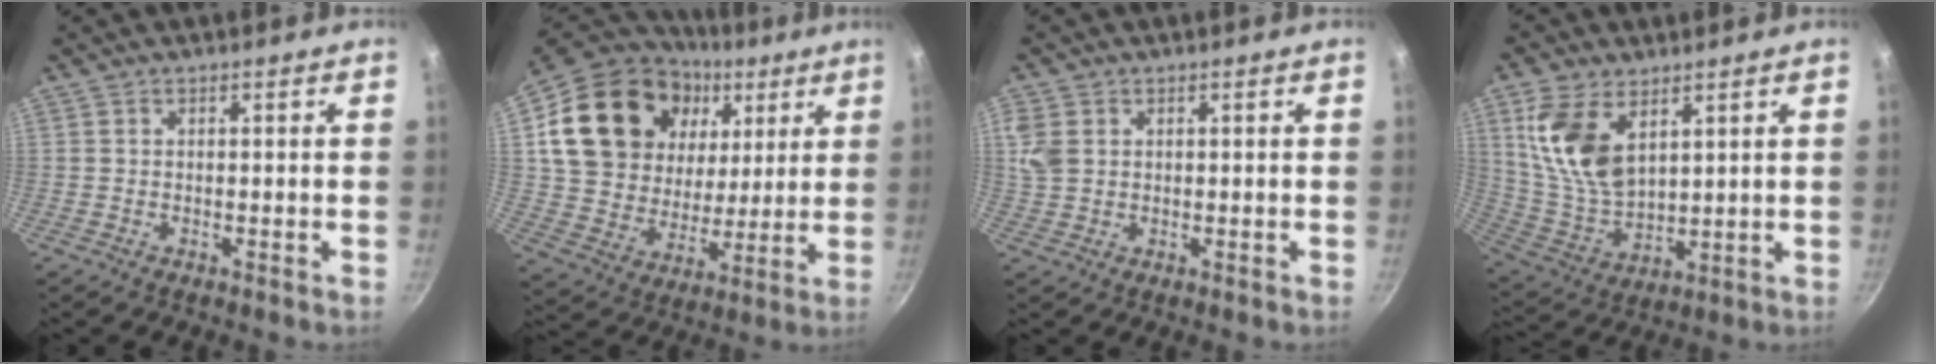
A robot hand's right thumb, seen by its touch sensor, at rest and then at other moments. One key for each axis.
{"total": 27.2, "fx": 10.2, "fy": 19.6, "fz": 15.8, "tx": -0.268, "ty": -0.006, "tz": 0.187}
{"total": 4.7, "fx": 1.4, "fy": 3.6, "fz": 2.7, "tx": -0.051, "ty": -0.001, "tz": 0.028}
{"total": 14.0, "fx": 5.8, "fy": 8.0, "fz": 9.9, "tx": -0.184, "ty": -0.033, "tz": 0.129}